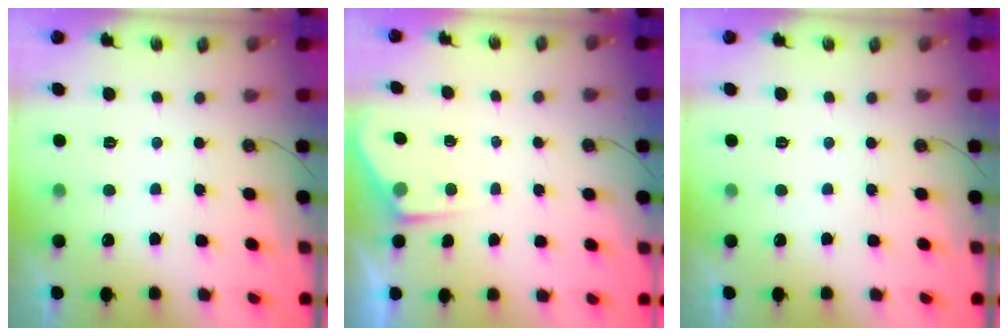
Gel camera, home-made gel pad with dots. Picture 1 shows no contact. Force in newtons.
{"total": 3.6, "press": 3.6, "slide": 0.5}
{"total": 0.0}